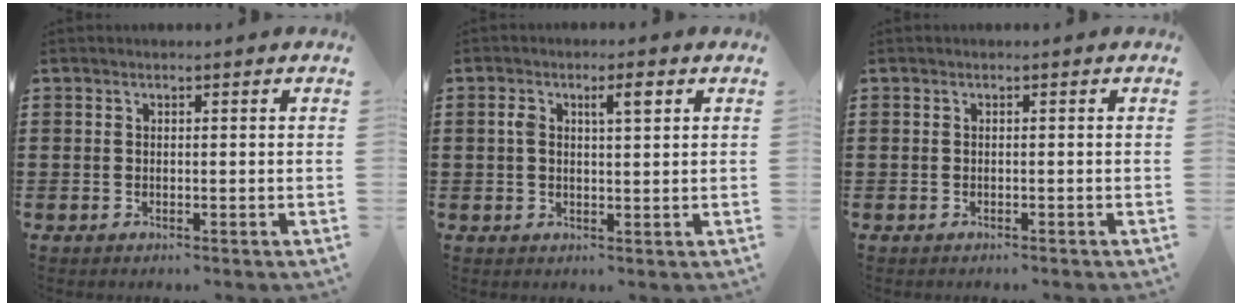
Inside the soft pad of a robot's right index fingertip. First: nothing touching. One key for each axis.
{"total": 3.5, "fx": 1.2, "fy": 1.0, "fz": 3.1, "tx": -0.048, "ty": 0.001, "tz": 0.014}
{"total": 0.0}